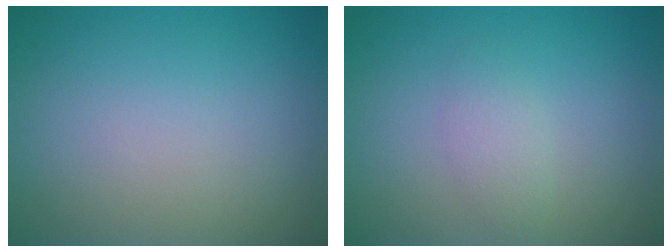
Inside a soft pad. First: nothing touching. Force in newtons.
{"total": 1.6, "press": 1.6, "slide": 0.1}